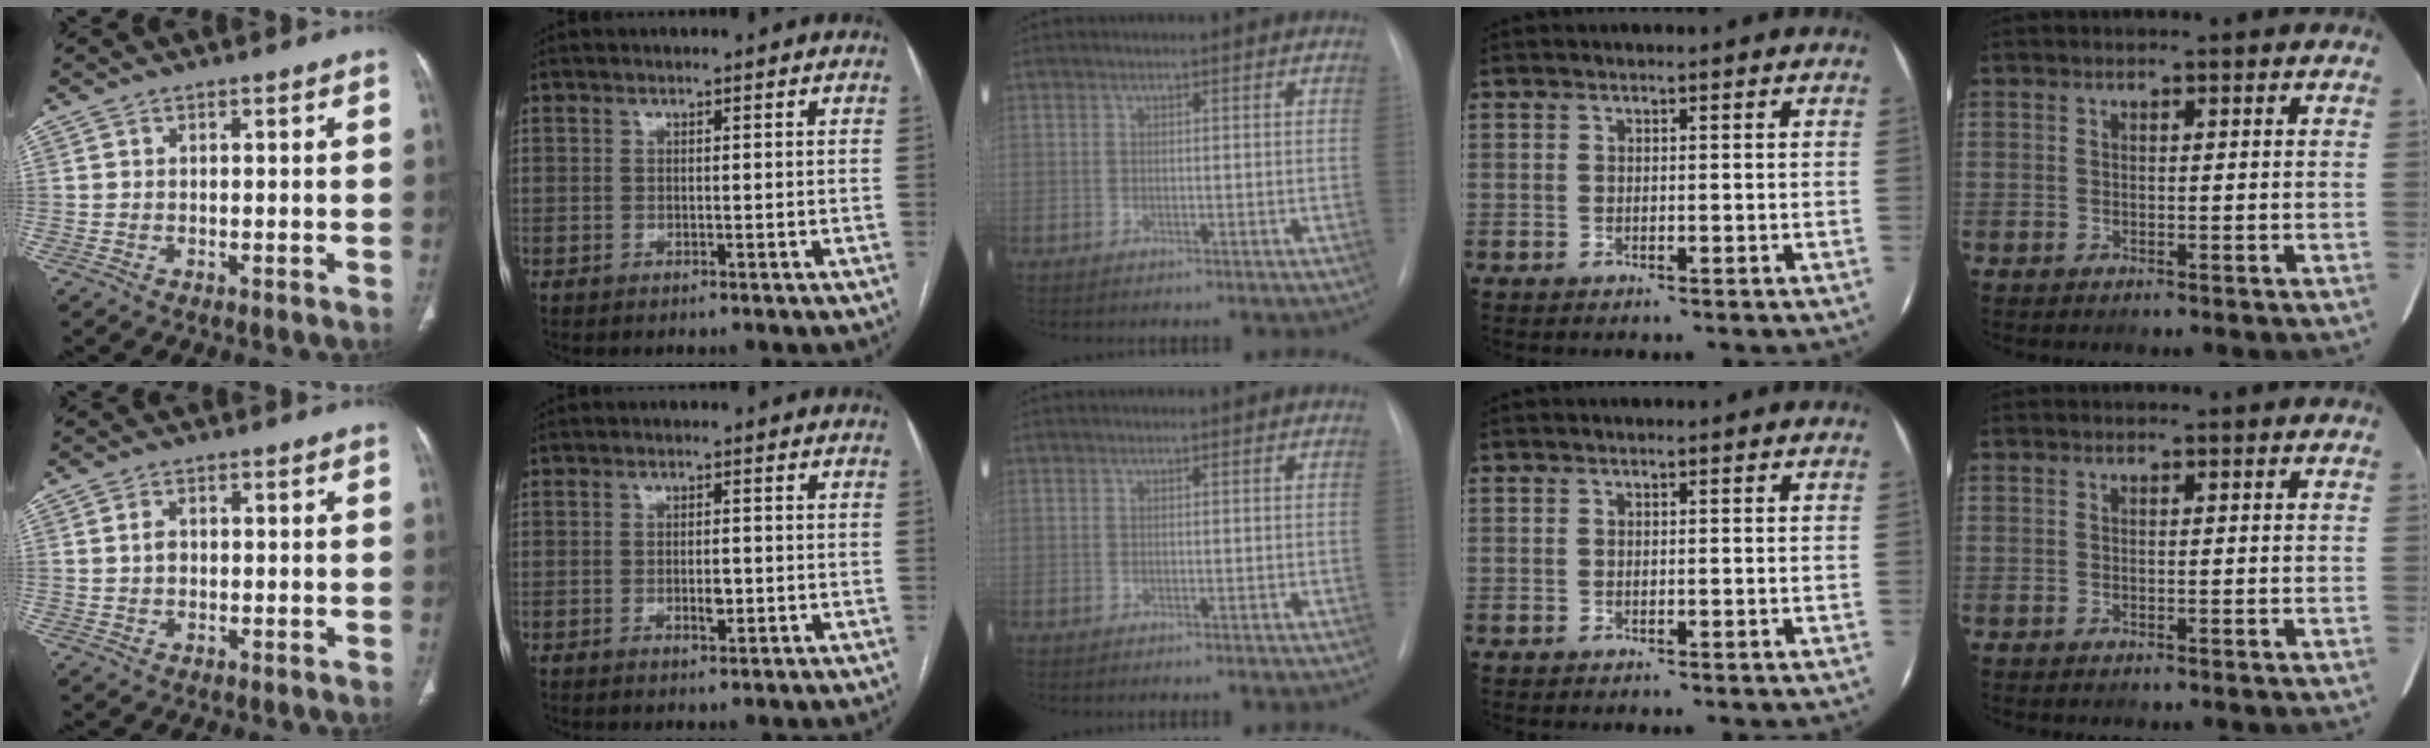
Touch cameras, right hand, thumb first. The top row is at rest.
{"thumb": {"total": 1.9, "force": [0.2, 1.4, 1.3], "torque": [-0.025, 0.004, 0.005]}, "index": {"total": 2.3, "force": [-0.5, 0.9, 2.1], "torque": [-0.036, 0.000, -0.006]}}